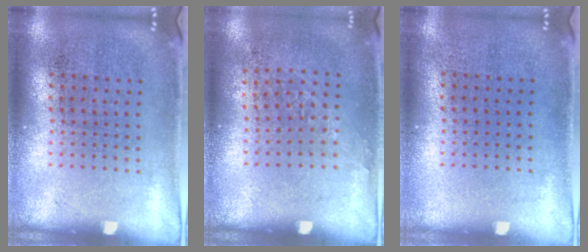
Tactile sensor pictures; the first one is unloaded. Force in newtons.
{"total": 0.9, "press": 0.7, "slide": 0.5}
{"total": 0.0}